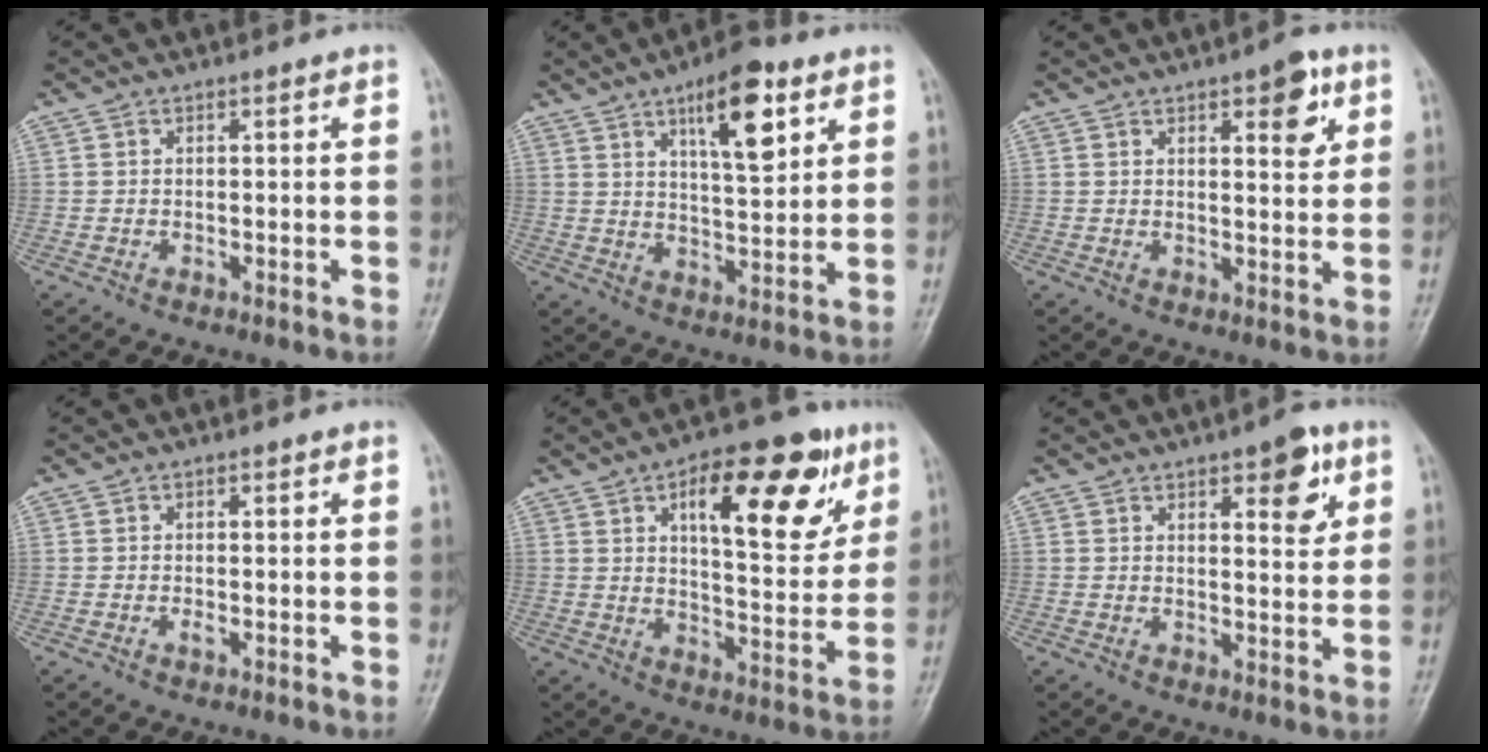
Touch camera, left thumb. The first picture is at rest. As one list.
[{"total": 12.4, "force": [6.2, 4.3, 9.9], "torque": [-0.134, -0.030, 0.097]}, {"total": 6.7, "force": [3.2, 2.5, 5.3], "torque": [-0.052, -0.014, 0.039]}, {"total": 1.0, "force": [-0.2, 0.5, 0.8], "torque": [-0.013, -0.001, -0.005]}, {"total": 19.0, "force": [8.8, 7.9, 14.9], "torque": [-0.164, -0.023, 0.128]}, {"total": 7.3, "force": [3.6, 2.8, 5.6], "torque": [-0.054, -0.017, 0.044]}]